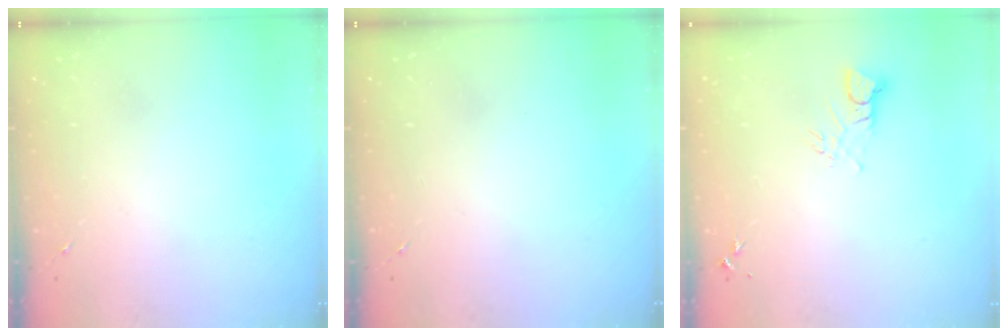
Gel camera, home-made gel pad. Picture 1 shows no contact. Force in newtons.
{"total": 0.0}
{"total": 3.9, "press": 3.9, "slide": 0.4}